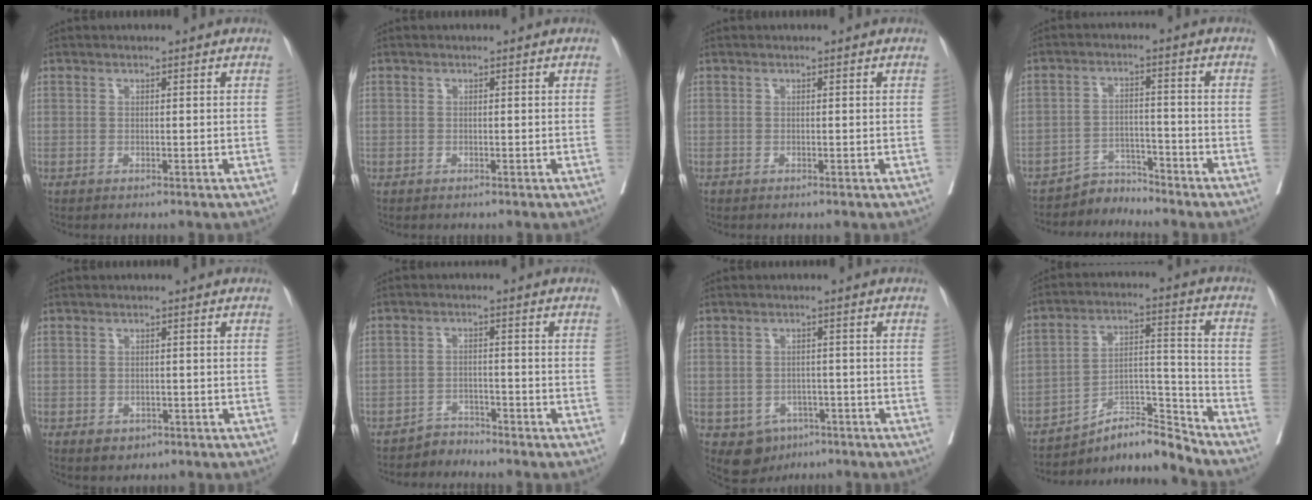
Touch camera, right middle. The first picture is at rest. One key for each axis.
{"total": 0.7, "fx": -0.3, "fy": 0.6, "fz": -0.1, "tx": 0.003, "ty": 0.006, "tz": -0.011}
{"total": 0.0}
{"total": 4.0, "fx": -3.9, "fy": 0.5, "fz": -1.0, "tx": 0.025, "ty": 0.004, "tz": -0.066}
{"total": 2.6, "fx": -1.3, "fy": 1.9, "fz": 1.1, "tx": -0.013, "ty": 0.001, "tz": -0.009}
{"total": 2.5, "fx": -2.3, "fy": 0.4, "fz": -0.7, "tx": 0.019, "ty": -0.006, "tz": -0.041}
{"total": 5.1, "fx": -2.7, "fy": 4.1, "fz": 1.4, "tx": -0.017, "ty": 0.005, "tz": -0.031}
{"total": 9.4, "fx": -9.2, "fy": -0.5, "fz": 1.7, "tx": -0.023, "ty": 0.046, "tz": -0.159}